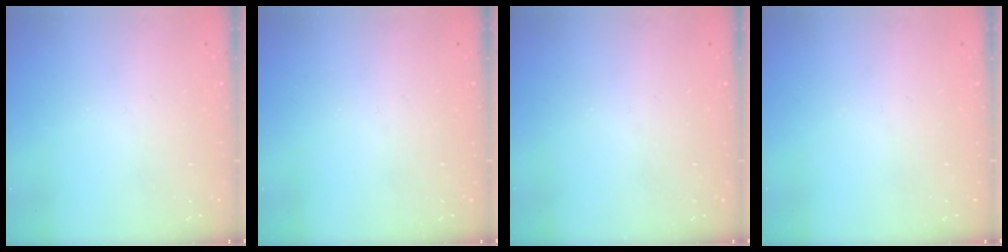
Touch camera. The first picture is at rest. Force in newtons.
{"total": 0.0}
{"total": 0.0}
{"total": 0.0}